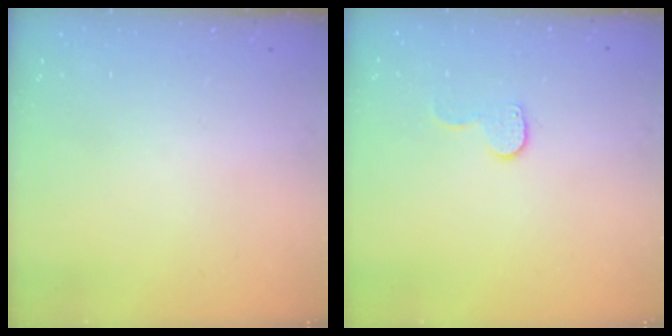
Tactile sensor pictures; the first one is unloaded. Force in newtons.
{"total": 6.8, "press": 6.7, "slide": 0.6}